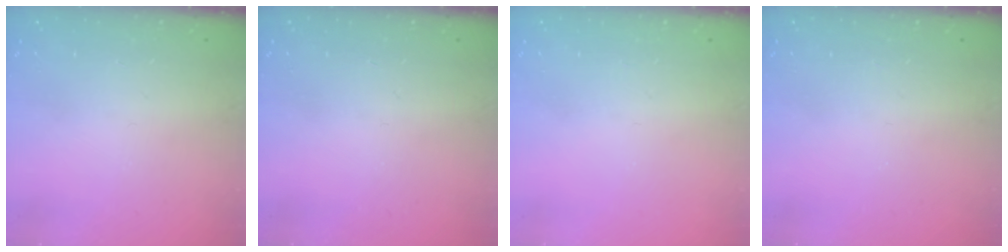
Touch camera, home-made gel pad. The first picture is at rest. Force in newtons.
{"total": 0.0}
{"total": 0.0}
{"total": 0.0}